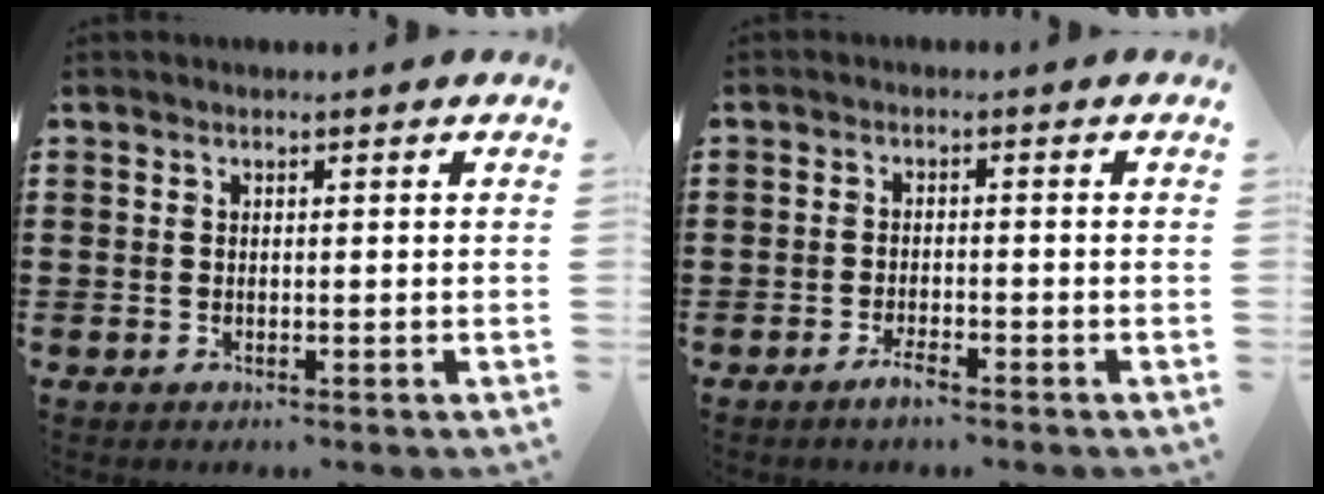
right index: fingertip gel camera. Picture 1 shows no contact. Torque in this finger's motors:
{"motor_torque": [1.21, 0.93, 0.02, 0.01]}